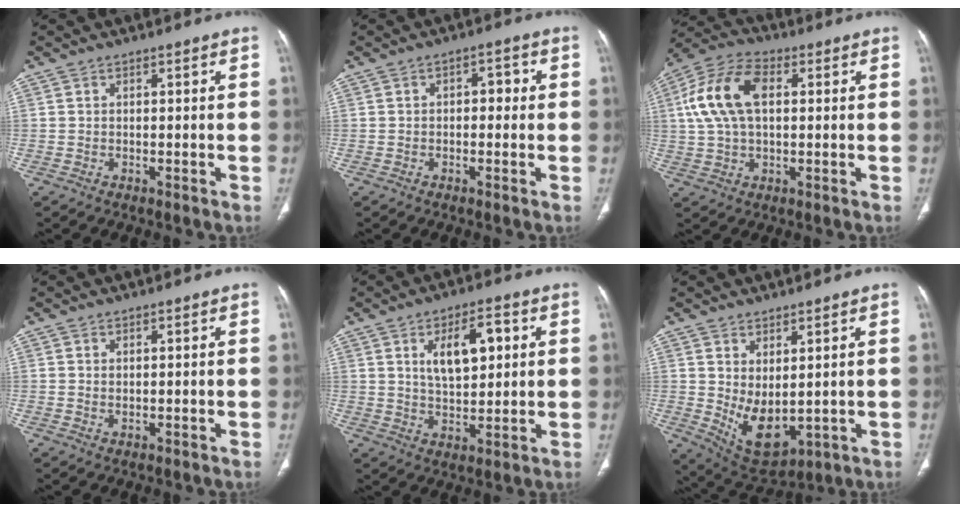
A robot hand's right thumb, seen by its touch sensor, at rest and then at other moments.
{"total": 3.2, "force": [0.1, 2.0, 2.4], "torque": [-0.017, 0.012, -0.006]}
{"total": 13.6, "force": [2.7, 8.0, 10.6], "torque": [-0.216, 0.025, 0.047]}
{"total": 0.8, "force": [0.3, 0.5, 0.6], "torque": [-0.013, -0.001, 0.009]}
{"total": 10.0, "force": [3.0, 4.9, 8.2], "torque": [-0.111, -0.004, 0.053]}
{"total": 9.1, "force": [0.6, 5.0, 7.6], "torque": [-0.118, -0.021, 0.041]}